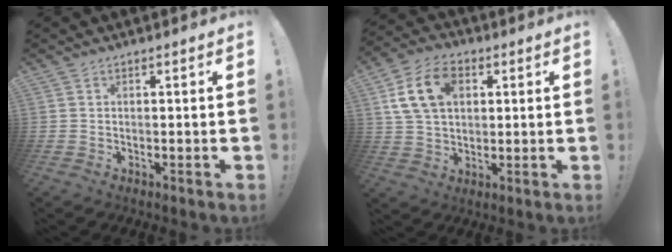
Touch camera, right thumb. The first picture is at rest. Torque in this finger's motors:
{"motor_torque": [1.25, 1.32, 0.40, -0.09, 0.08]}